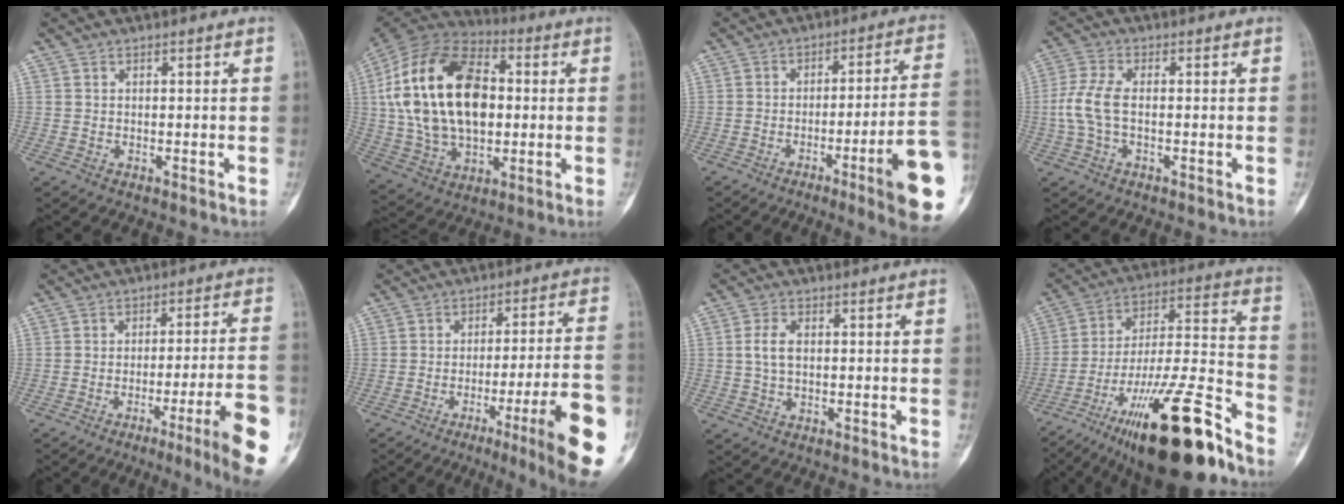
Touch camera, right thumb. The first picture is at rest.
{"total": 25.6, "force": [2.3, 15.7, 20.0], "torque": [-0.369, 0.009, 0.041]}
{"total": 16.3, "force": [-6.1, 0.9, 15.1], "torque": [-0.164, 0.021, -0.086]}
{"total": 6.0, "force": [-0.6, 2.8, 5.3], "torque": [-0.143, 0.010, -0.017]}
{"total": 15.0, "force": [-6.7, 0.6, 13.4], "torque": [-0.152, 0.020, -0.092]}
{"total": 18.2, "force": [-7.7, 1.2, 16.5], "torque": [-0.186, 0.023, -0.106]}
{"total": 3.7, "force": [0.2, 2.1, 3.0], "torque": [-0.061, 0.006, 0.001]}
{"total": 27.1, "force": [-17.5, 6.1, 19.8], "torque": [-0.293, 0.073, -0.289]}